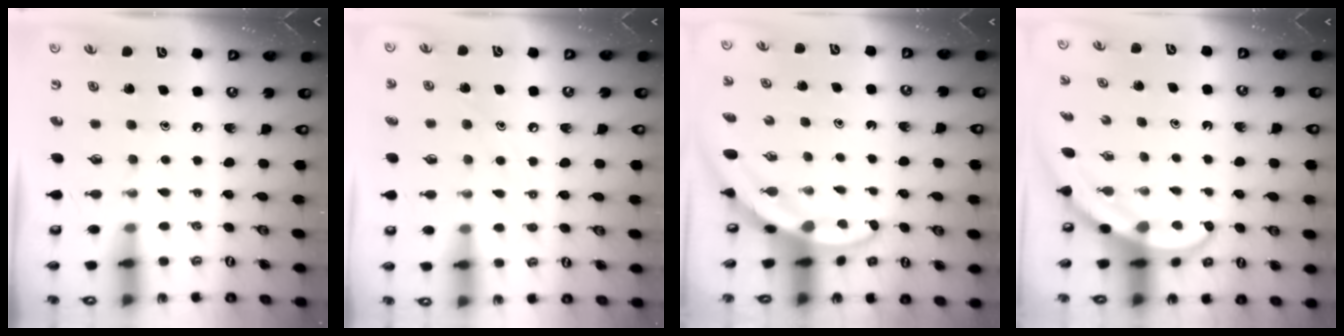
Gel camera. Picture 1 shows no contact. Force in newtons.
{"total": 7.4, "press": 7.4, "slide": 0.4}
{"total": 3.8, "press": 3.8, "slide": 0.2}
{"total": 3.7, "press": 3.7, "slide": 0.4}